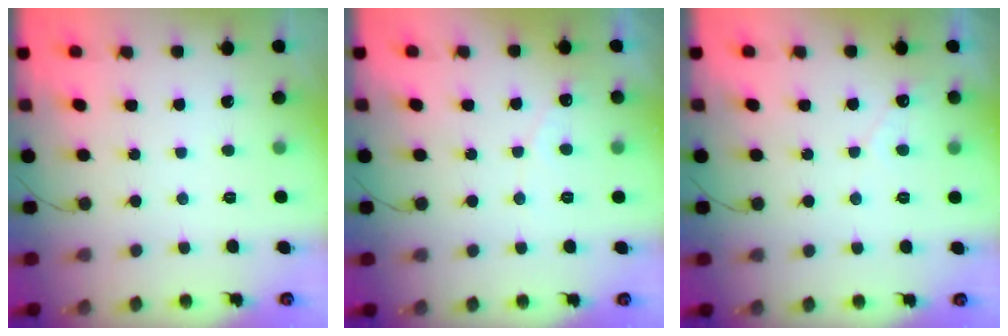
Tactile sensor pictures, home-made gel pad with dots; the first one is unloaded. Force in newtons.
{"total": 2.7, "press": 2.7, "slide": 0.1}
{"total": 2.5, "press": 2.5, "slide": 0.0}